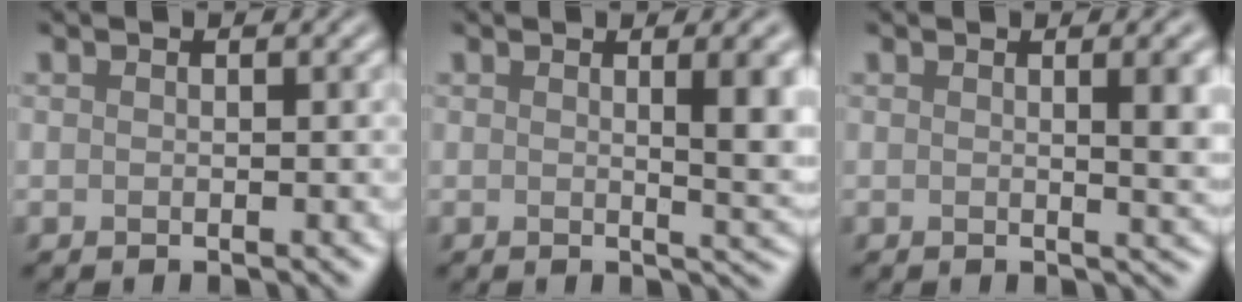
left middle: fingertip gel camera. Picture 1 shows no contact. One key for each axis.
{"total": 5.0, "fx": 0.9, "fy": 1.4, "fz": 4.7, "tx": -0.048, "ty": 0.002, "tz": 0.013}
{"total": 4.4, "fx": 0.8, "fy": 1.4, "fz": 4.1, "tx": -0.039, "ty": 0.005, "tz": 0.009}